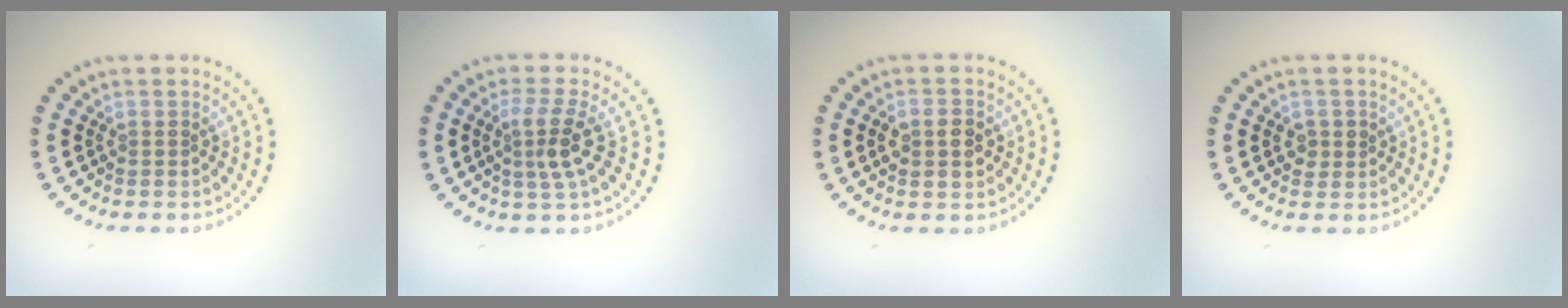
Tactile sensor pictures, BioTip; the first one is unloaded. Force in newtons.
{"total": 2.9, "press": 2.4, "slide": 1.6}
{"total": 2.3, "press": 2.3, "slide": 0.0}
{"total": 1.3, "press": 1.3, "slide": 0.2}